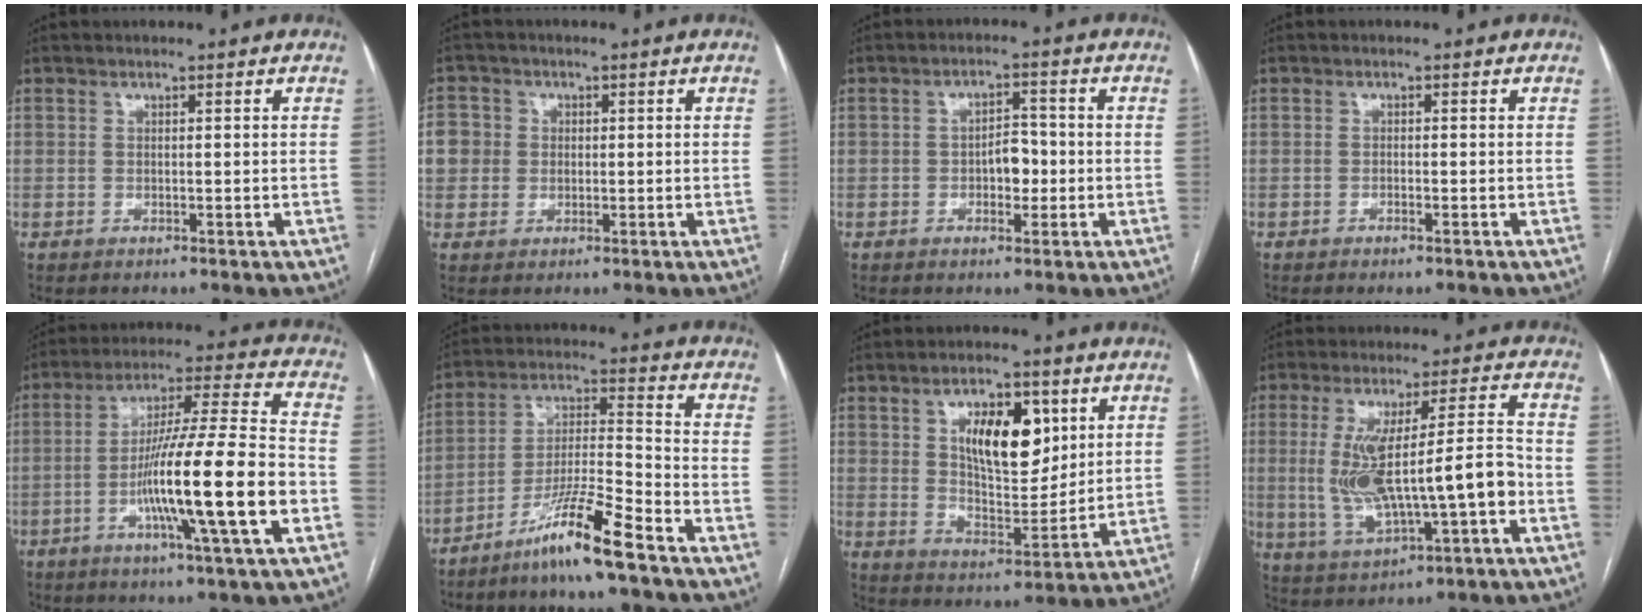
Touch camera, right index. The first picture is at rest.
{"total": 5.2, "force": [0.5, 5.1, 0.9], "torque": [-0.018, 0.017, 0.013]}
{"total": 4.0, "force": [-0.8, 2.2, 3.2], "torque": [-0.046, 0.011, -0.013]}
{"total": 1.2, "force": [-0.8, 0.0, 0.9], "torque": [-0.017, -0.002, -0.013]}
{"total": 18.1, "force": [-5.2, -0.5, 17.3], "torque": [-0.296, -0.005, -0.090]}
{"total": 11.1, "force": [-7.9, -0.6, 7.8], "torque": [-0.150, -0.018, -0.151]}
{"total": 11.9, "force": [4.3, 5.4, 9.7], "torque": [-0.162, 0.007, 0.080]}
{"total": 14.2, "force": [-1.8, 2.5, 13.8], "torque": [-0.260, 0.018, -0.015]}